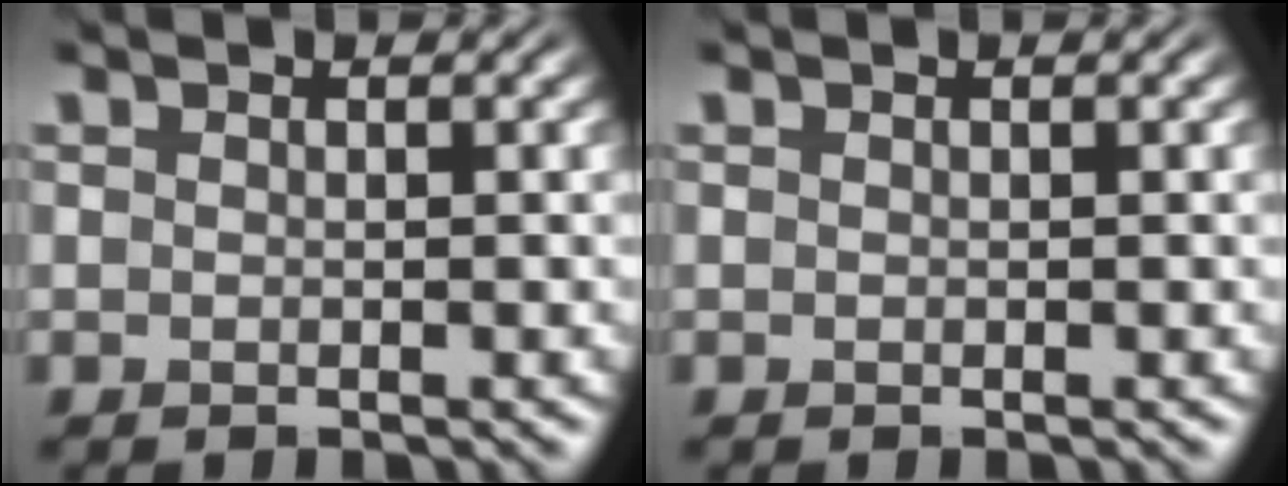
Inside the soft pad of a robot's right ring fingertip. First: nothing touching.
{"total": 0.0}